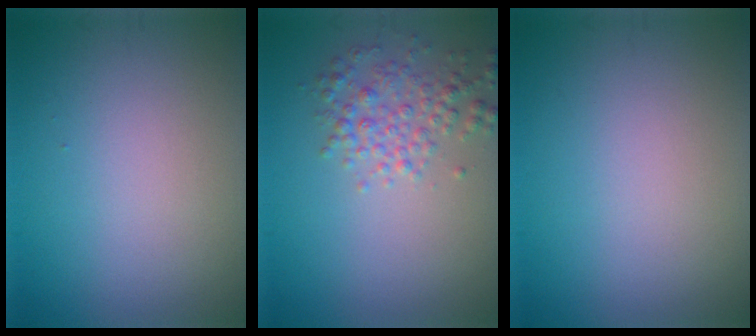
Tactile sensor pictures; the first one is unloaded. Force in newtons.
{"total": 2.8, "press": 2.8, "slide": 0.1}
{"total": 0.0}